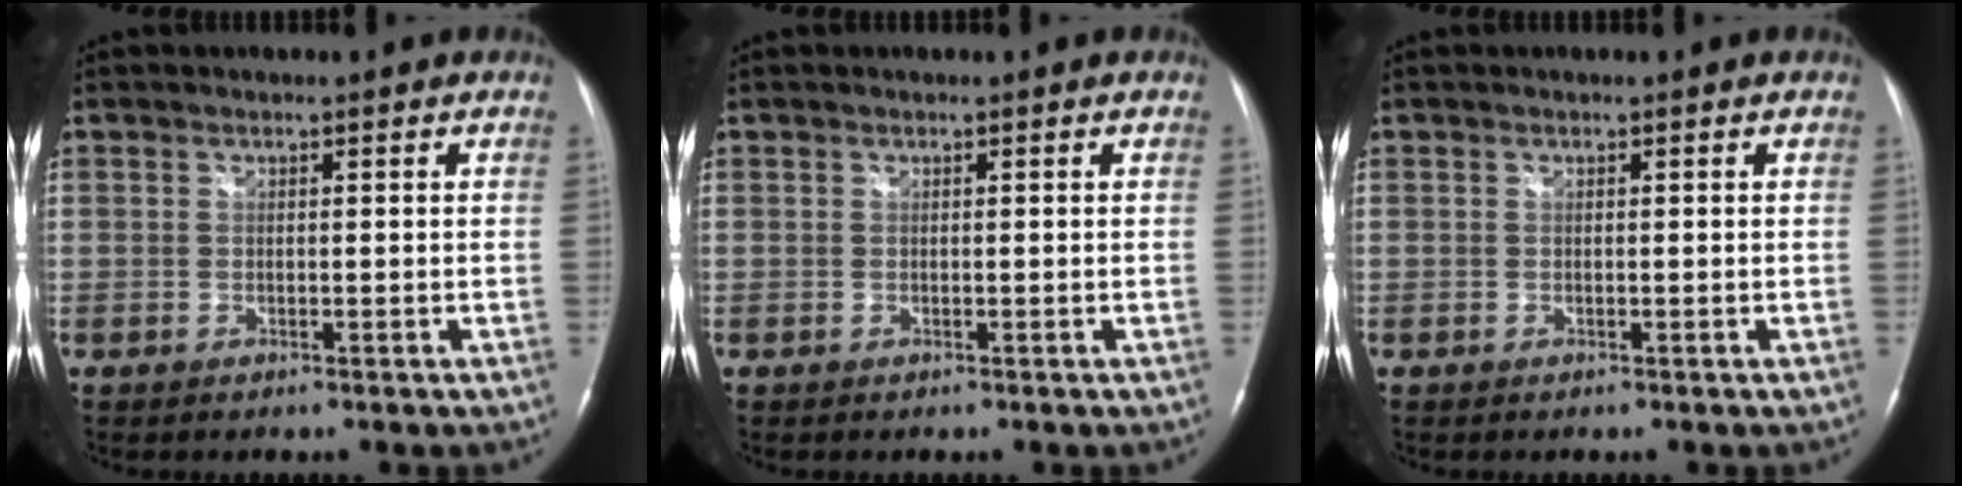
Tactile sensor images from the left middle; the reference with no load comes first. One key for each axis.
{"total": 0.0}
{"total": 0.0}